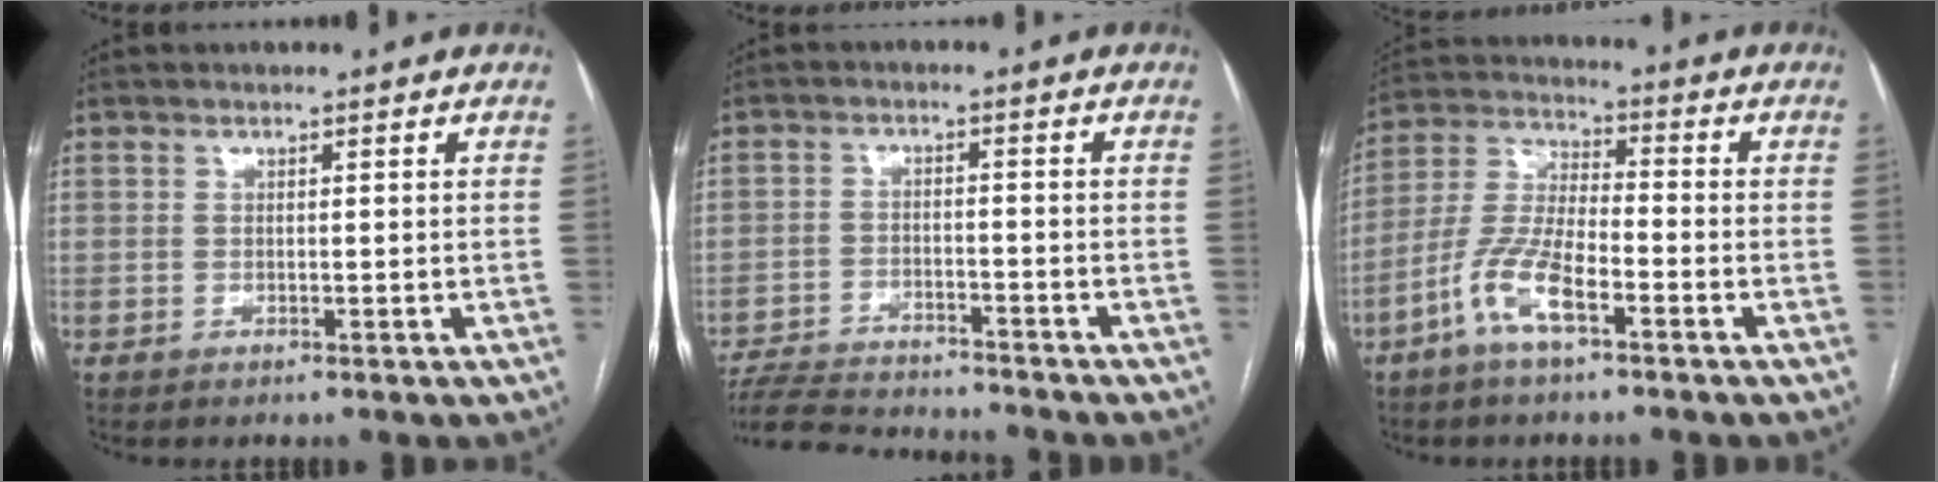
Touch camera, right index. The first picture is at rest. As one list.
[{"total": 12.8, "force": [-12.0, 2.3, 3.9], "torque": [-0.071, 0.001, -0.187]}, {"total": 9.6, "force": [-5.0, 2.3, 7.9], "torque": [-0.176, 0.004, -0.101]}]